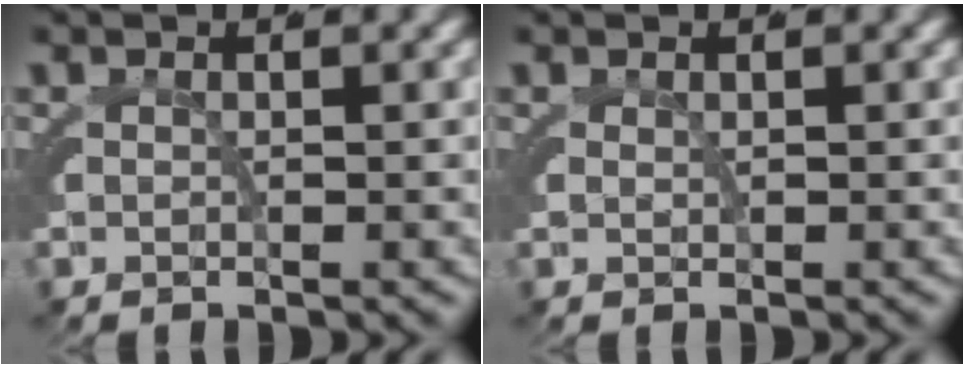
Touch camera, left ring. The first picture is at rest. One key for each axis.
{"total": 0.6, "fx": 0.2, "fy": 0.3, "fz": 0.4, "tx": -0.015, "ty": -0.011, "tz": 0.013}